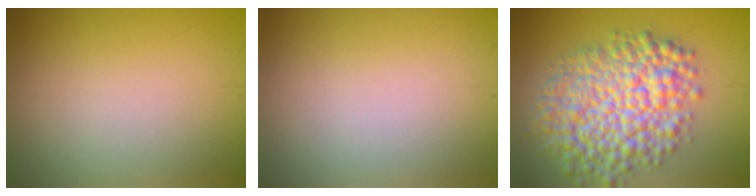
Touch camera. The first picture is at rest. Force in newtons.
{"total": 0.0}
{"total": 9.7, "press": 9.7, "slide": 0.3}